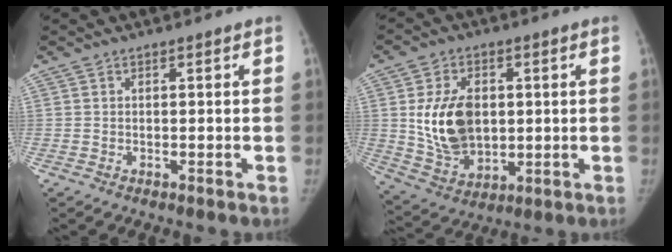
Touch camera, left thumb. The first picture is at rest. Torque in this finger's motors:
{"motor_torque": [-0.61, 1.38, 0.36, -0.34, 0.15]}